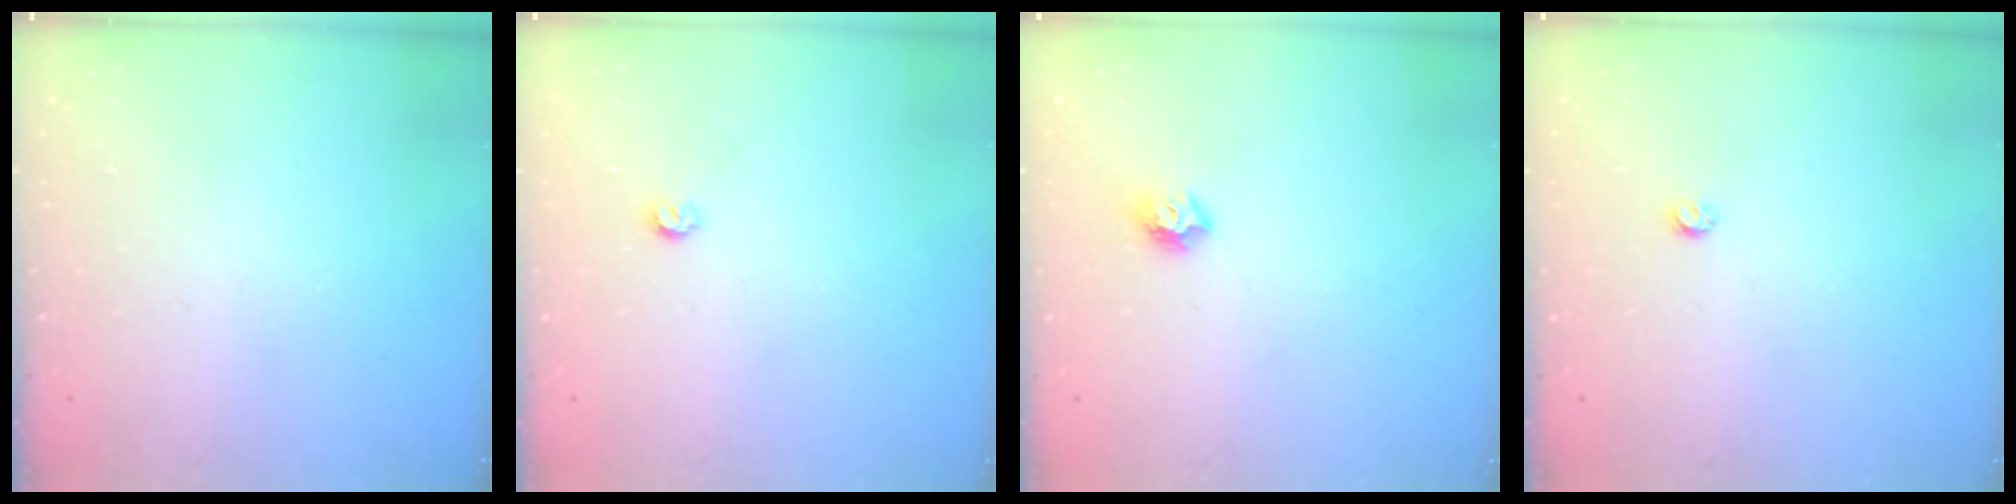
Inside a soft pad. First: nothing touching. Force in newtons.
{"total": 3.2, "press": 3.2, "slide": 0.5}
{"total": 6.7, "press": 6.7, "slide": 0.8}
{"total": 2.9, "press": 2.8, "slide": 0.5}